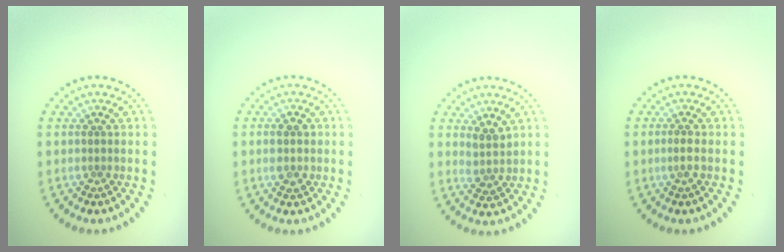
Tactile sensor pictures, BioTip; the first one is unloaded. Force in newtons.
{"total": 2.5, "press": 2.5, "slide": 0.2}
{"total": 1.9, "press": 1.6, "slide": 1.0}
{"total": 1.0, "press": 0.9, "slide": 0.3}